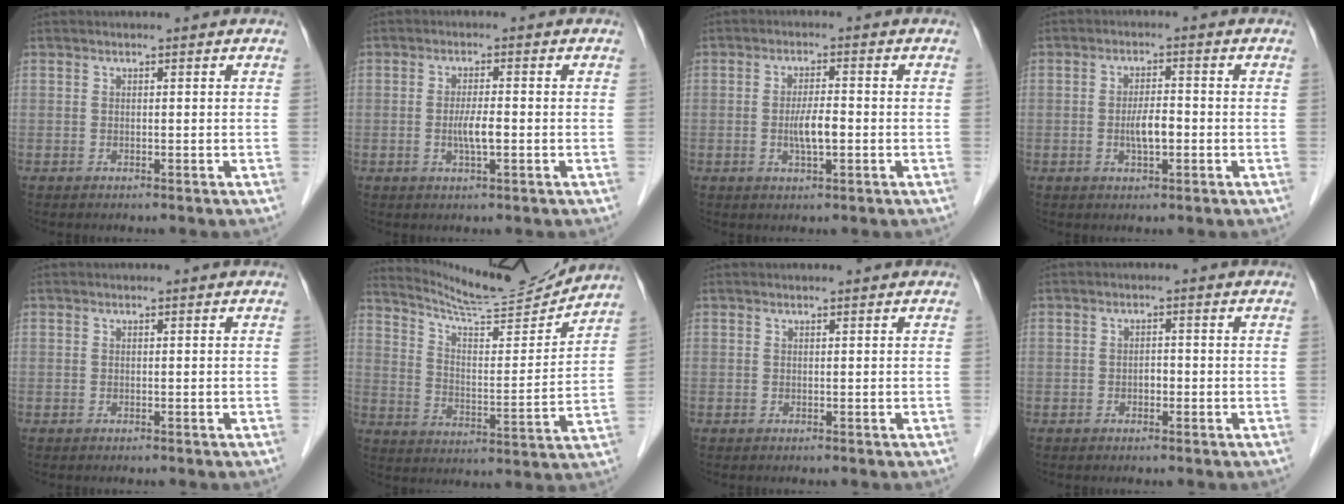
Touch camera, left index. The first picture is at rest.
{"total": 3.3, "force": [-1.5, 0.3, 3.0], "torque": [-0.061, -0.008, -0.027]}
{"total": 4.1, "force": [-1.6, 0.7, 3.7], "torque": [-0.072, -0.008, -0.028]}
{"total": 3.8, "force": [-1.7, 0.9, 3.3], "torque": [-0.063, -0.005, -0.029]}
{"total": 0.0}
{"total": 13.5, "force": [13.1, -0.8, 2.8], "torque": [-0.056, -0.026, 0.205]}
{"total": 0.0}
{"total": 1.7, "force": [-1.3, 0.6, 0.8], "torque": [-0.010, -0.003, -0.023]}